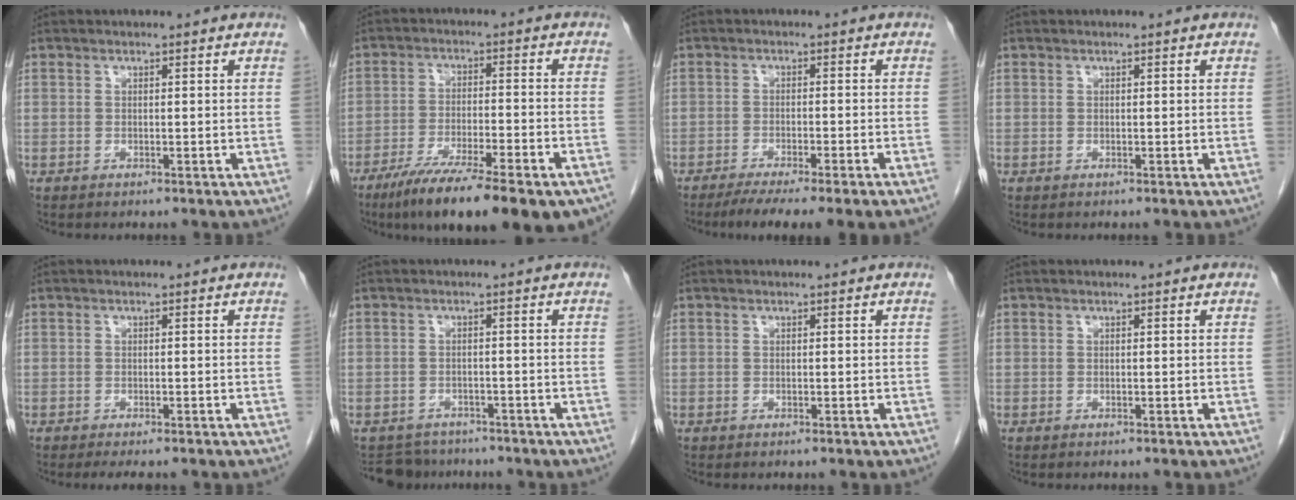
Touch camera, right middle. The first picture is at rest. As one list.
[{"total": 19.6, "force": [-14.3, 3.0, 13.1], "torque": [-0.156, -0.022, -0.219]}, {"total": 8.6, "force": [-6.5, -0.5, 5.6], "torque": [-0.070, -0.016, -0.097]}, {"total": 0.0}, {"total": 3.3, "force": [-2.7, 0.8, 1.7], "torque": [-0.018, -0.007, -0.035]}, {"total": 4.7, "force": [-4.2, 2.0, -0.5], "torque": [0.008, 0.003, -0.064]}, {"total": 0.0}, {"total": 0.0}]